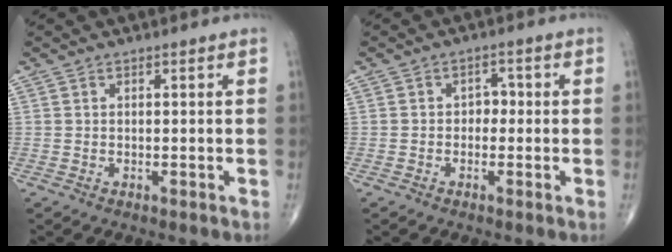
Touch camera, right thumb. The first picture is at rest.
{"total": 2.4, "force": [-0.3, 1.8, 1.5], "torque": [-0.001, 0.010, -0.014]}